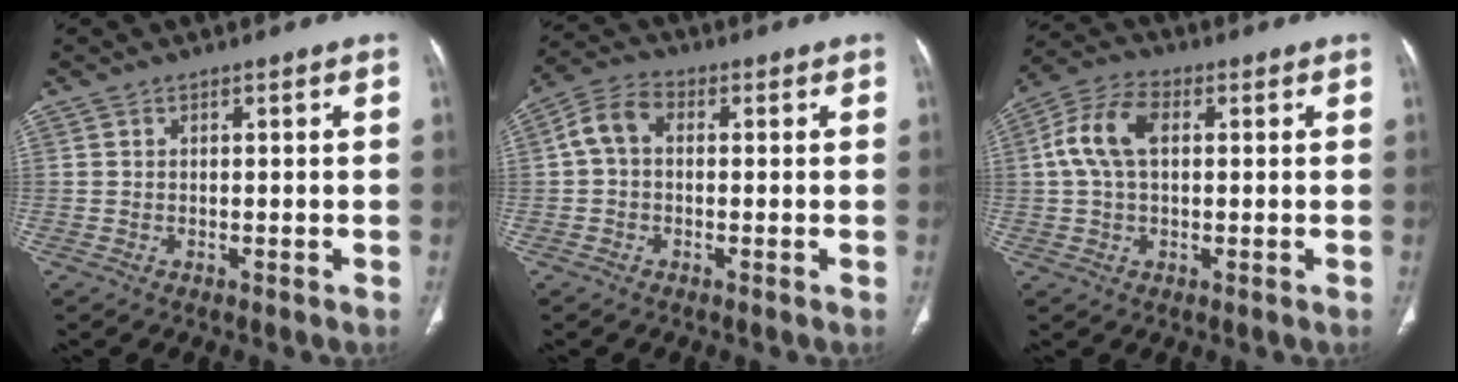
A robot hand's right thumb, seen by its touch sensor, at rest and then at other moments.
{"total": 5.9, "force": [0.5, 4.1, 4.1], "torque": [-0.077, 0.017, -0.002]}
{"total": 9.0, "force": [1.7, 5.4, 7.0], "torque": [-0.151, 0.025, 0.028]}